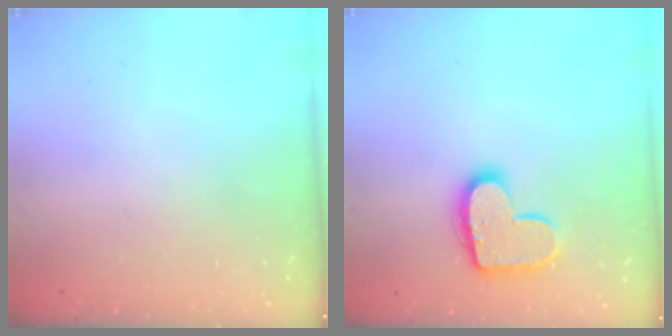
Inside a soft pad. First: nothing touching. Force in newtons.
{"total": 13.7, "press": 13.7, "slide": 0.6}